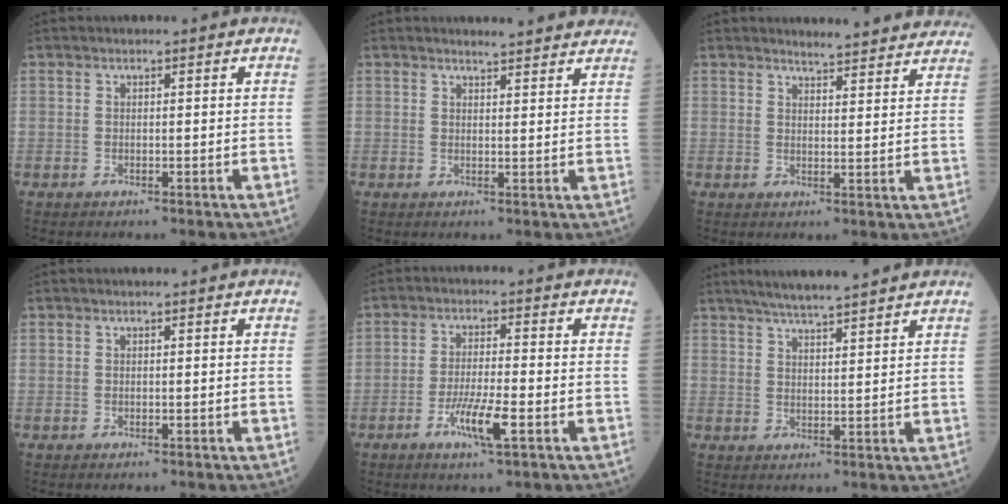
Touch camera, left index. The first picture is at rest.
{"total": 6.0, "force": [5.7, 0.9, 1.7], "torque": [-0.021, 0.007, 0.056]}
{"total": 10.4, "force": [10.0, 1.1, 2.5], "torque": [-0.023, -0.009, 0.104]}
{"total": 0.0}
{"total": 6.0, "force": [-2.8, 0.4, 5.3], "torque": [-0.104, -0.007, -0.052]}
{"total": 8.6, "force": [7.5, 0.1, 4.2], "torque": [-0.070, 0.019, 0.113]}